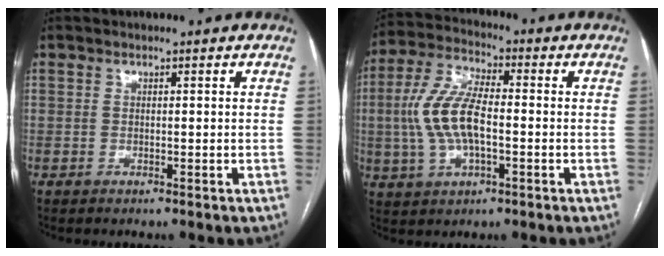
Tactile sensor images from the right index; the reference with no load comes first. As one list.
[{"total": 10.9, "force": [-0.9, 4.0, 10.0], "torque": [-0.226, 0.012, -0.017]}]